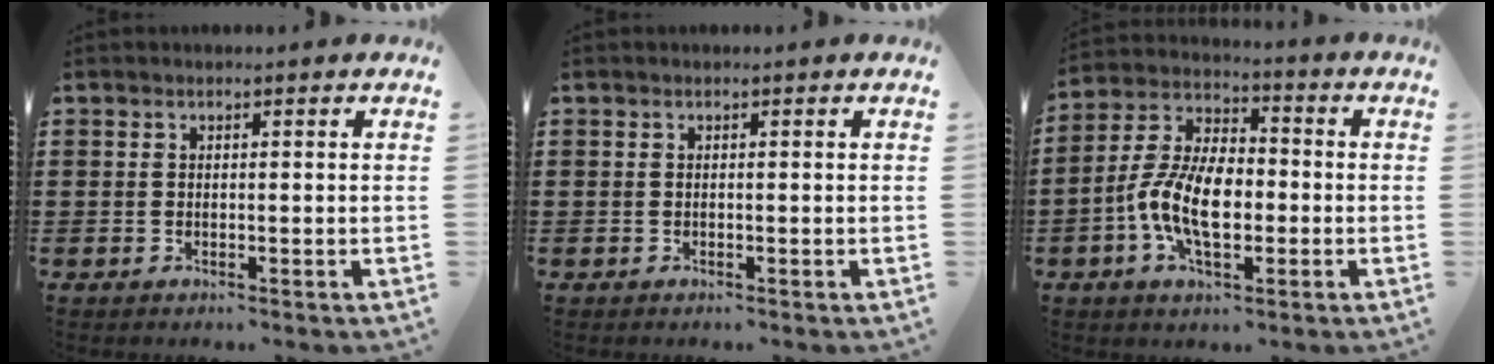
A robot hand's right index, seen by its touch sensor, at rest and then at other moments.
{"total": 0.0}
{"total": 10.1, "force": [-2.3, 5.5, 8.2], "torque": [-0.191, -0.001, -0.049]}